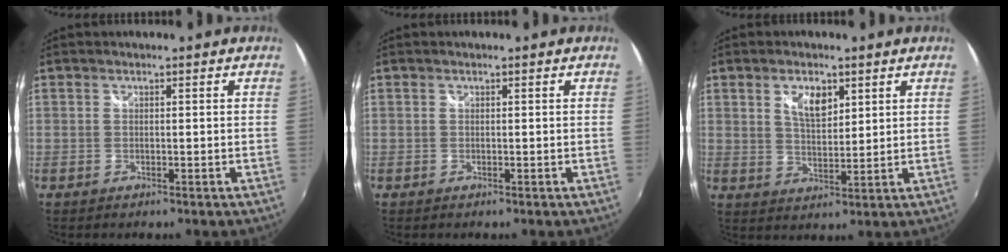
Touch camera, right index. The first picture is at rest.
{"total": 0.0}
{"total": 5.7, "force": [2.7, 2.8, 4.1], "torque": [-0.071, 0.003, 0.050]}